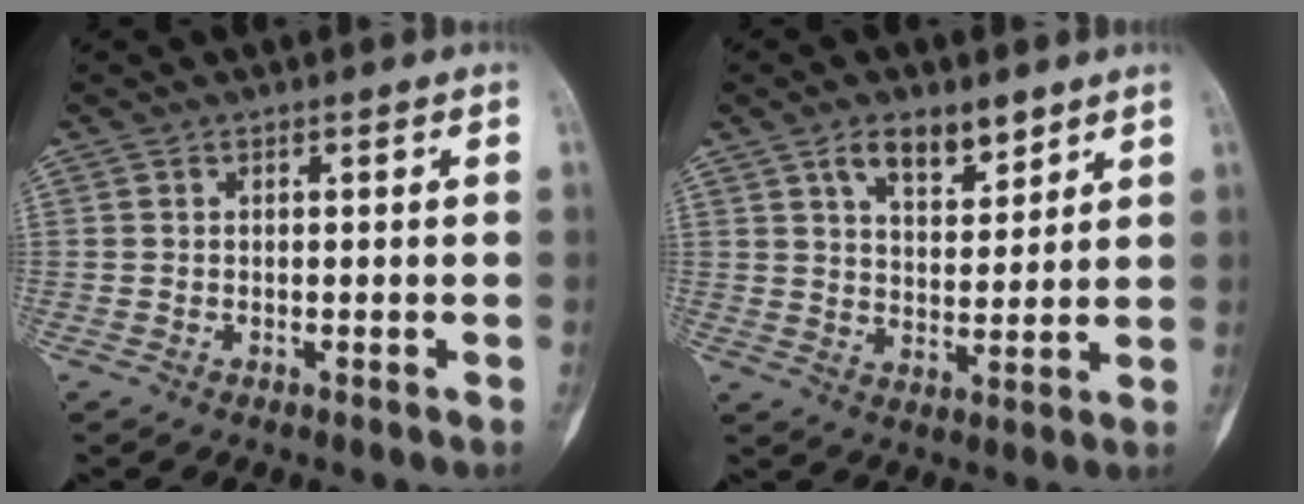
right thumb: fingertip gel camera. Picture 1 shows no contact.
{"total": 8.2, "force": [5.2, 4.0, 5.0], "torque": [-0.057, -0.033, 0.090]}